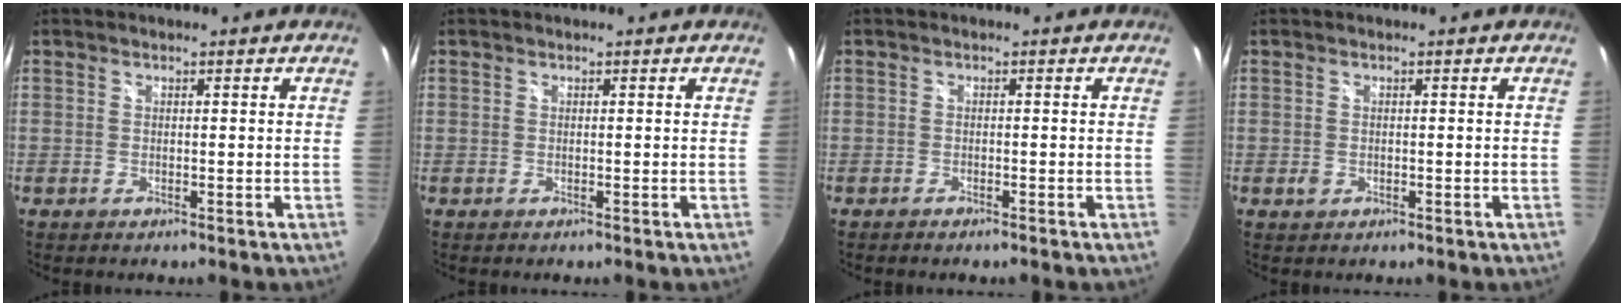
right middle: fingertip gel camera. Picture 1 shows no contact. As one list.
[{"total": 0.0}, {"total": 1.0, "force": [-0.9, 0.2, 0.4], "torque": [-0.011, -0.004, -0.017]}, {"total": 1.3, "force": [-0.4, 1.1, 0.6], "torque": [-0.009, -0.001, -0.007]}]